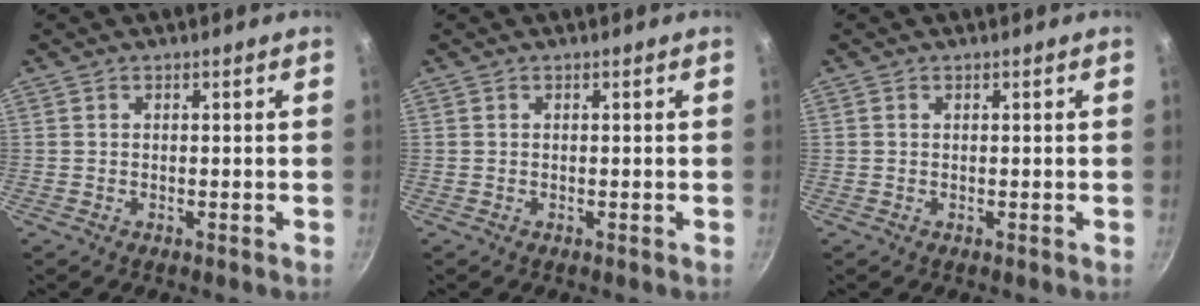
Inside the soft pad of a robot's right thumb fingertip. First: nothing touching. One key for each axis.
{"total": 0.0}
{"total": 0.0}